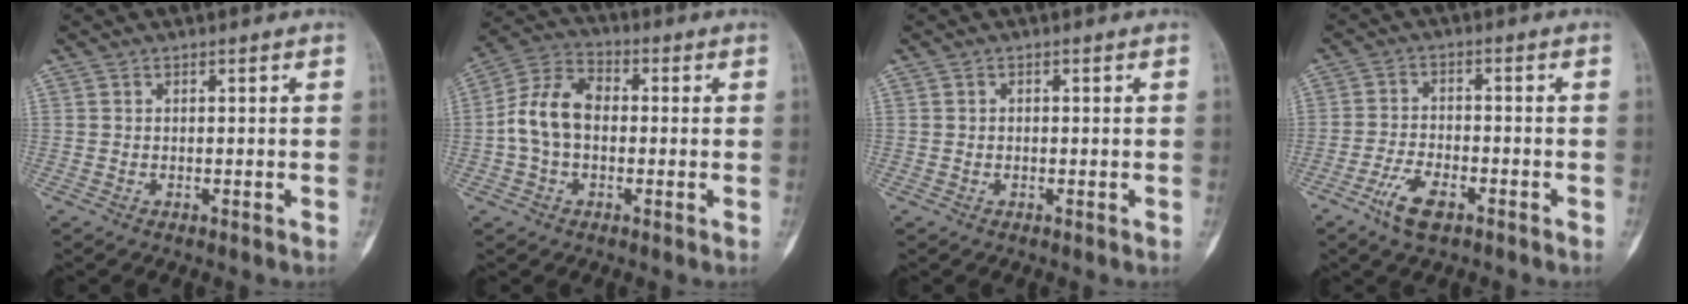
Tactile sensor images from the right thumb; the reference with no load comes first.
{"total": 10.3, "force": [-0.6, 7.2, 7.3], "torque": [-0.130, 0.033, -0.025]}
{"total": 0.6, "force": [-0.2, 0.5, 0.1], "torque": [0.006, 0.004, -0.005]}
{"total": 6.8, "force": [-4.1, 3.0, 4.4], "torque": [-0.084, 0.017, -0.076]}